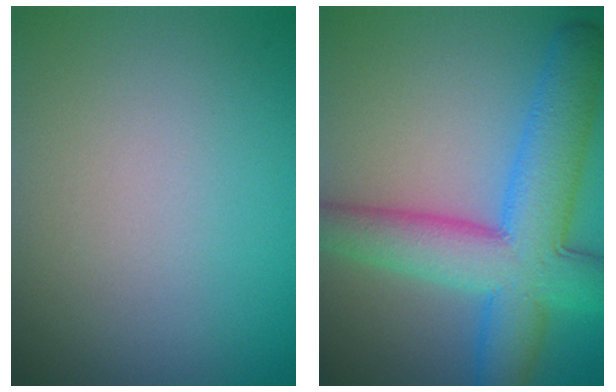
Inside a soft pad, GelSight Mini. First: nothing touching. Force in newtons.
{"total": 9.4, "press": 9.4, "slide": 0.3}